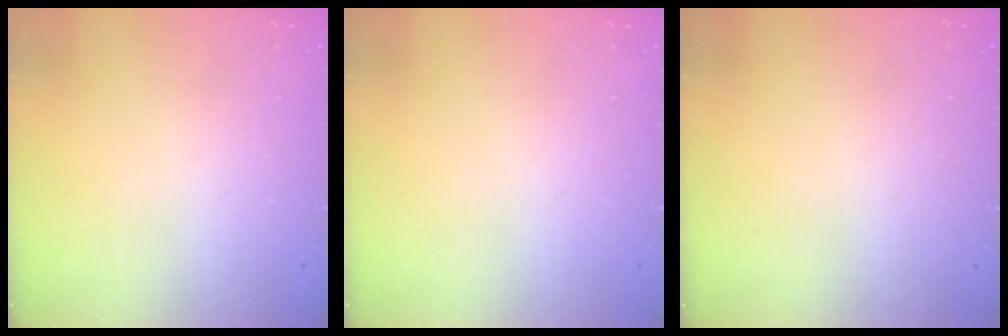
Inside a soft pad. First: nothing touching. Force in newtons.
{"total": 0.0}
{"total": 0.0}